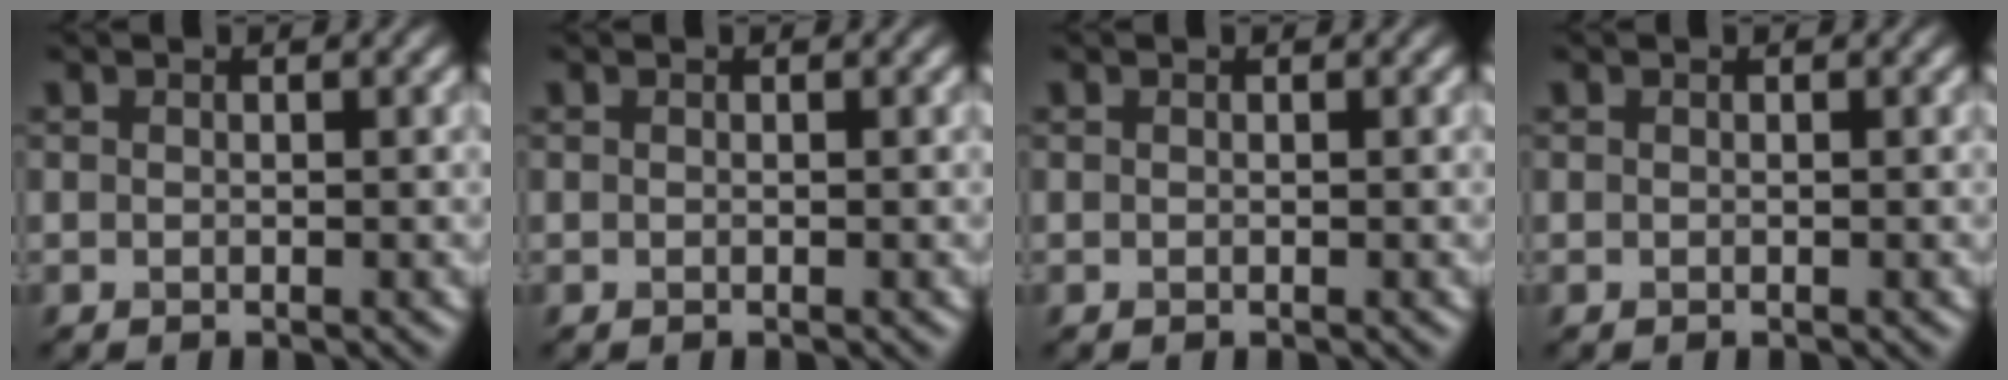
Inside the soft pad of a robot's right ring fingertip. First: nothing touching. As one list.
[{"total": 0.0}, {"total": 0.0}, {"total": 0.0}]